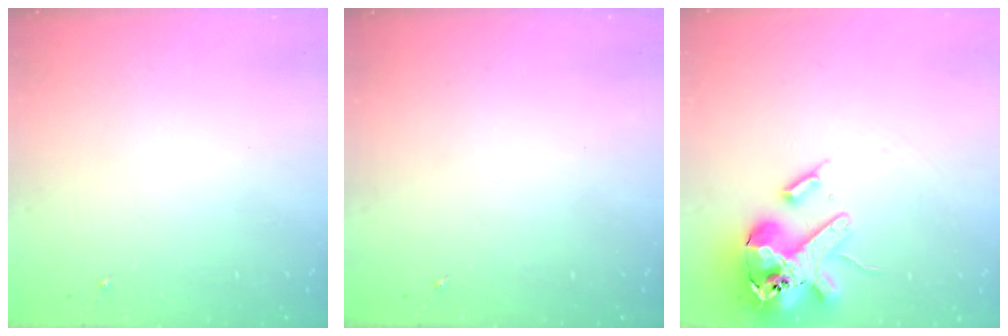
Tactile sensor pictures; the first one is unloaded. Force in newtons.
{"total": 0.0}
{"total": 17.7, "press": 17.4, "slide": 2.9}